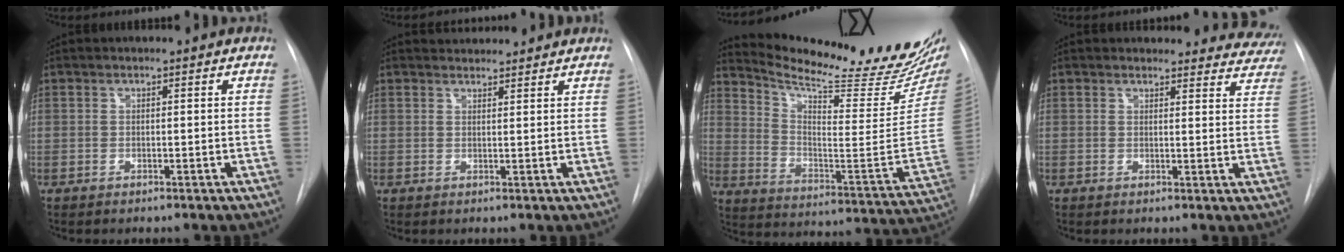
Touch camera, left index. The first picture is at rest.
{"total": 3.5, "force": [3.5, 0.5, 0.3], "torque": [-0.010, 0.019, 0.047]}
{"total": 25.6, "force": [23.0, 1.7, 11.1], "torque": [-0.175, -0.121, 0.312]}
{"total": 14.3, "force": [13.6, 4.1, 1.3], "torque": [0.024, -0.045, 0.121]}